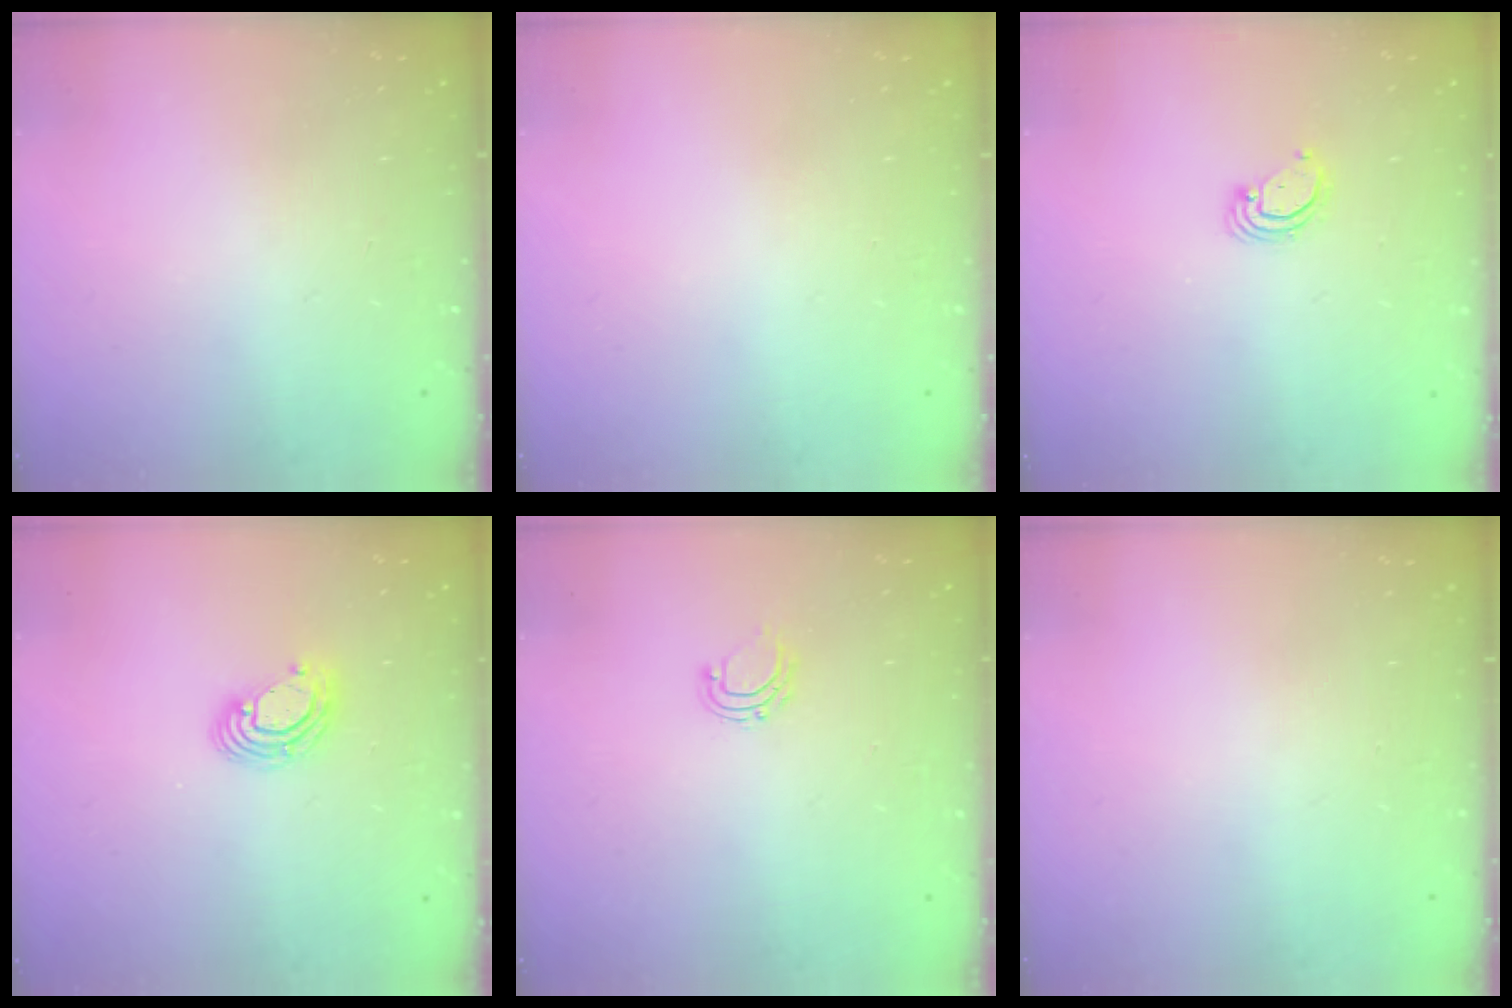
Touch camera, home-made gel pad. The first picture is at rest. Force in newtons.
{"total": 0.0}
{"total": 2.9, "press": 2.9, "slide": 0.3}
{"total": 8.2, "press": 8.1, "slide": 1.4}
{"total": 5.2, "press": 5.2, "slide": 0.4}
{"total": 0.0}